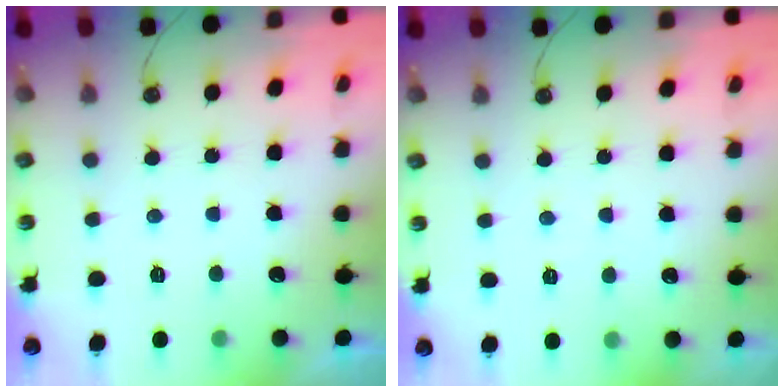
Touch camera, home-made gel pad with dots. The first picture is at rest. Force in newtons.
{"total": 2.5, "press": 2.4, "slide": 0.4}